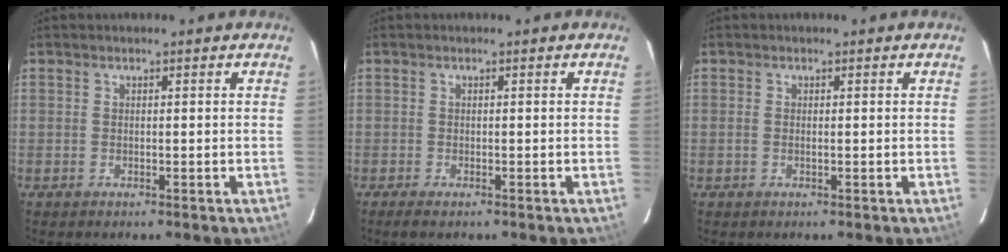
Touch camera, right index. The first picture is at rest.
{"total": 1.8, "force": [-1.3, 0.5, 1.1], "torque": [-0.023, -0.007, -0.023]}
{"total": 0.6, "force": [0.0, 0.2, 0.5], "torque": [-0.013, 0.001, -0.002]}